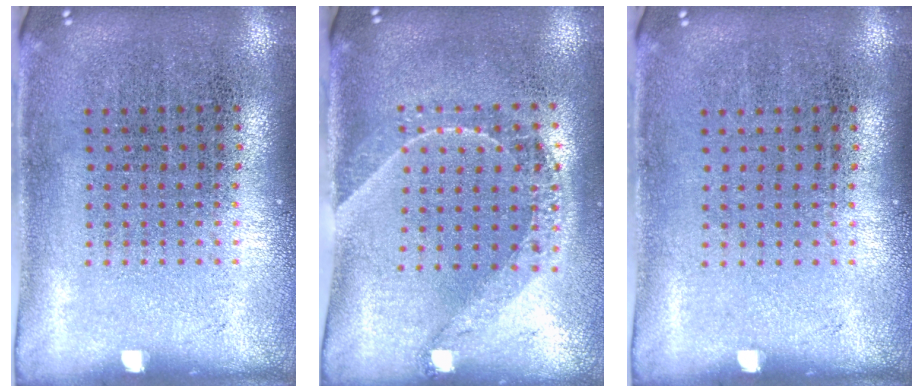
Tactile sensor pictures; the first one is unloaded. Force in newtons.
{"total": 1.6, "press": 1.4, "slide": 0.9}
{"total": 0.0}